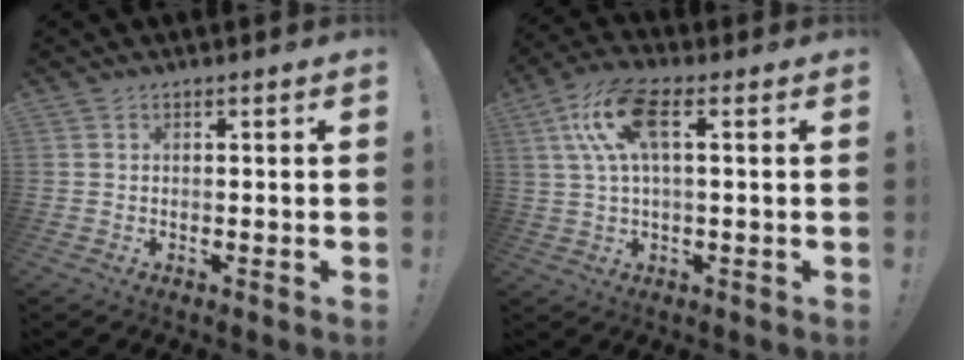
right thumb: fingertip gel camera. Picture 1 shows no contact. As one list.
[{"total": 12.5, "force": [3.1, 5.1, 11.0], "torque": [-0.210, 0.004, 0.057]}]